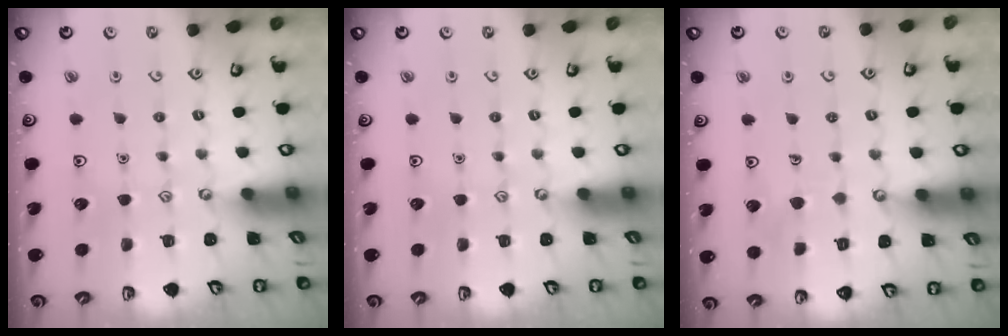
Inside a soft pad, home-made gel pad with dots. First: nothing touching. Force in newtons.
{"total": 0.0}
{"total": 4.1, "press": 4.1, "slide": 0.2}